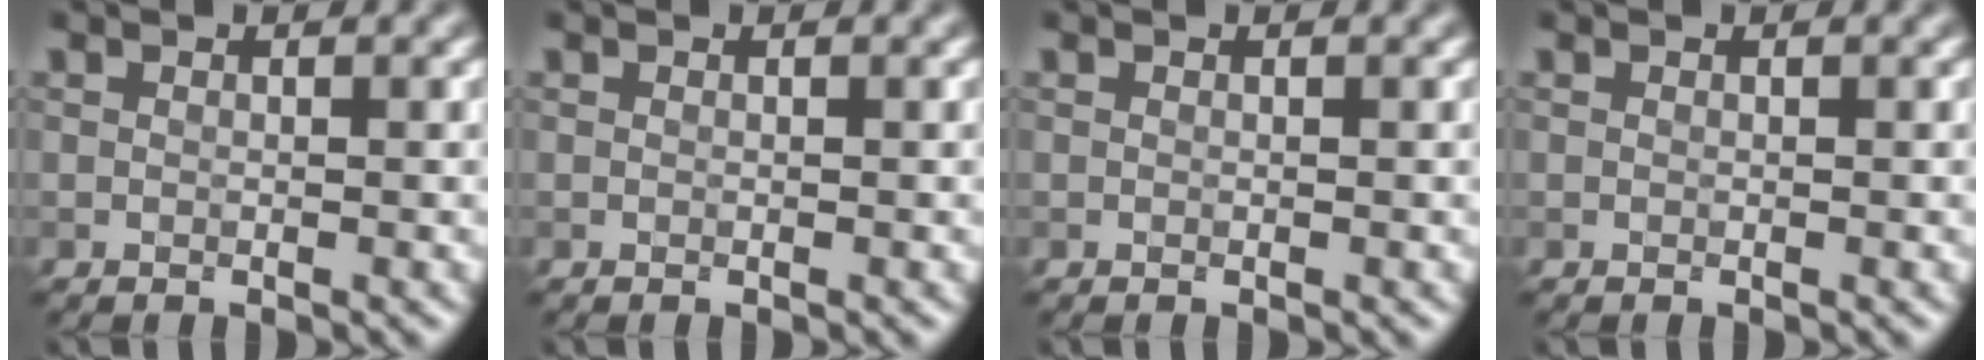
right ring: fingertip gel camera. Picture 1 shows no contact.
{"total": 0.0}
{"total": 0.0}
{"total": 0.0}